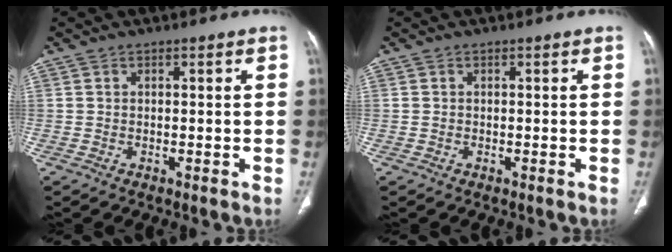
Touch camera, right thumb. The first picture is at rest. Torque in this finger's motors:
{"motor_torque": [0.13, 0.08, -0.12, 0.05, 0.02]}